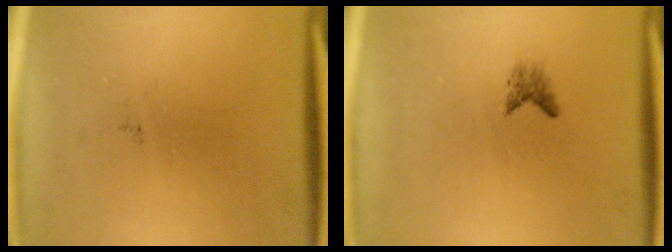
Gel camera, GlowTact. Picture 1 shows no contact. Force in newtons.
{"total": 1.1}